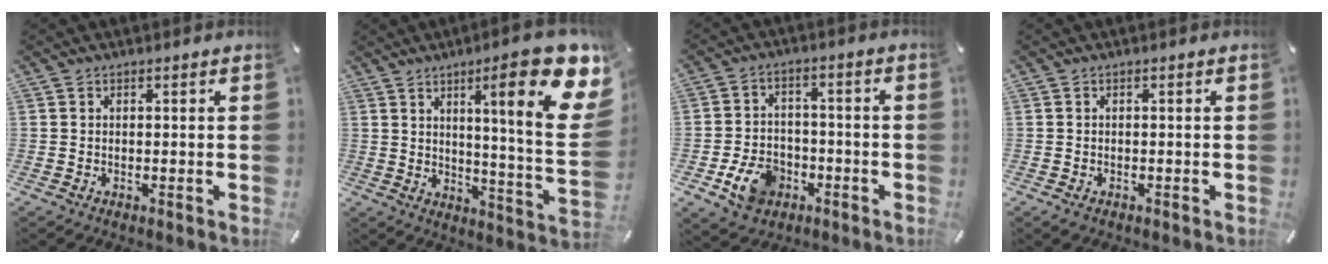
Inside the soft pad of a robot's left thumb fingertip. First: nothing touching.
{"total": 21.8, "force": [9.7, 4.0, 19.1], "torque": [-0.280, -0.061, 0.135]}
{"total": 9.9, "force": [-4.2, 7.4, 5.0], "torque": [-0.100, 0.026, -0.075]}
{"total": 0.9, "force": [-0.5, 0.7, 0.4], "torque": [-0.006, 0.002, -0.011]}